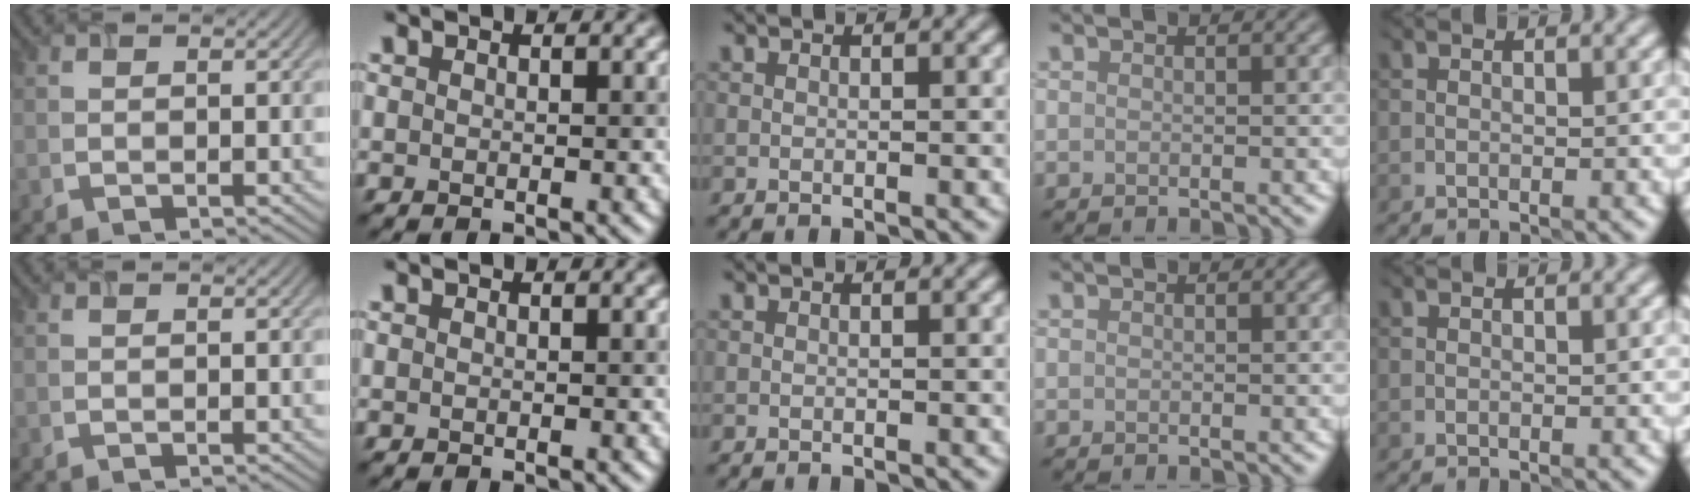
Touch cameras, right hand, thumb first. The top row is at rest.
{}